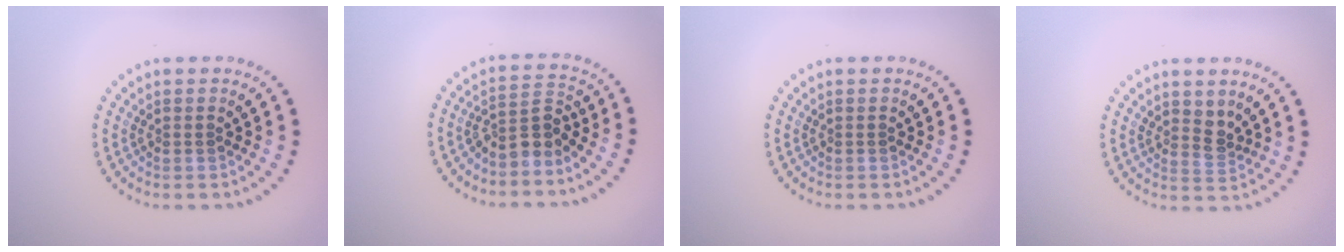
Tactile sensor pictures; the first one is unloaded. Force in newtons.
{"total": 2.8, "press": 2.0, "slide": 1.9}
{"total": 0.0}
{"total": 1.5, "press": 1.2, "slide": 1.0}